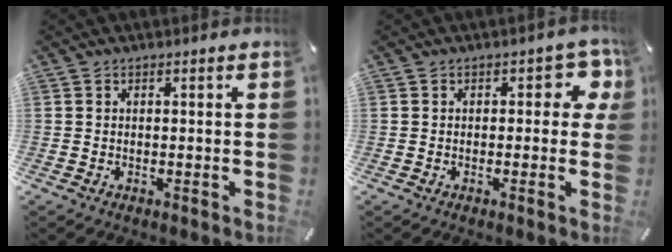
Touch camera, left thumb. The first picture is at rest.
{"total": 5.6, "force": [1.2, 3.3, 4.4], "torque": [-0.048, -0.001, 0.014]}